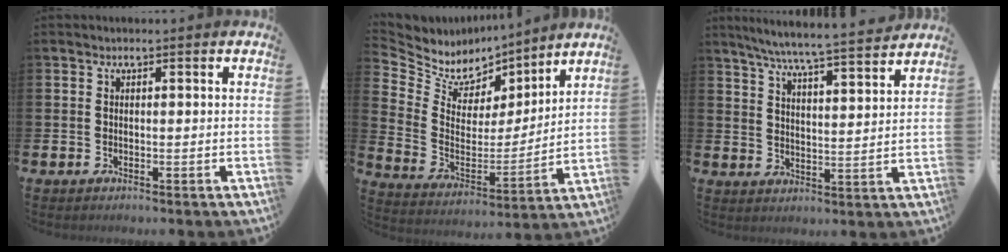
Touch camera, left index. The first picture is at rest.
{"total": 7.3, "force": [6.4, 3.6, 0.3], "torque": [-0.061, -0.047, 0.115]}
{"total": 7.0, "force": [6.6, -0.2, 2.4], "torque": [-0.062, -0.049, 0.113]}